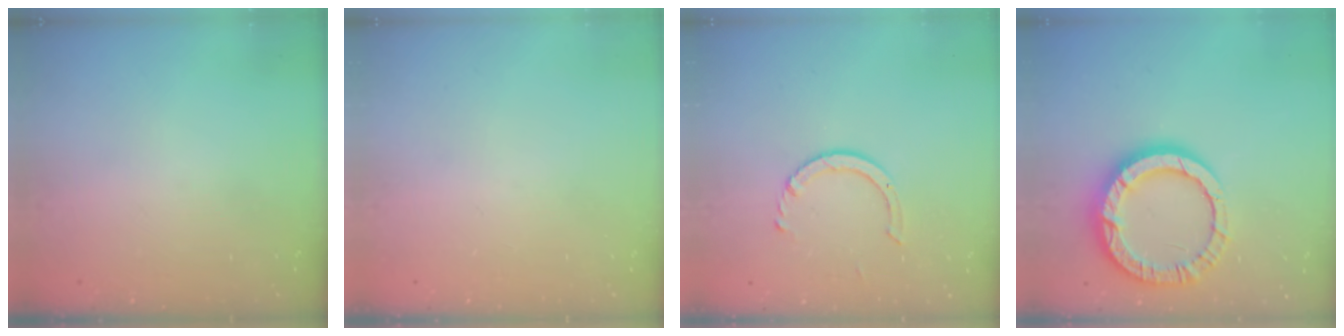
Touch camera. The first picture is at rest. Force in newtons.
{"total": 0.0}
{"total": 4.2, "press": 4.2, "slide": 0.3}
{"total": 14.0, "press": 14.0, "slide": 1.3}